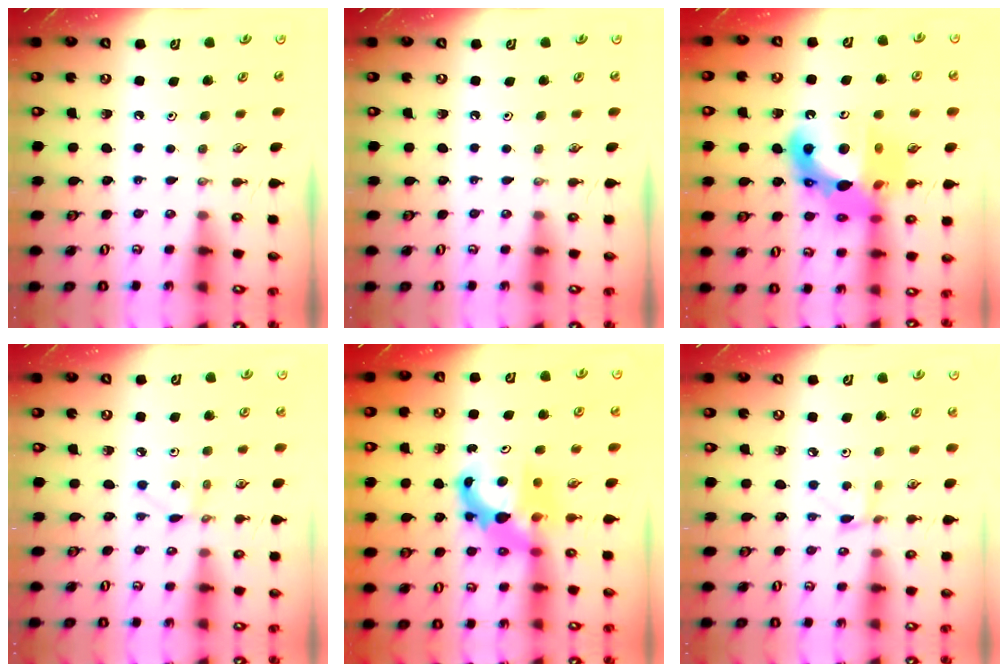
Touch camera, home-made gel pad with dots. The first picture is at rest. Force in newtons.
{"total": 0.0}
{"total": 19.3, "press": 19.2, "slide": 1.8}
{"total": 2.1, "press": 2.1, "slide": 0.3}
{"total": 8.2, "press": 8.2, "slide": 0.7}
{"total": 2.7, "press": 2.7, "slide": 0.3}